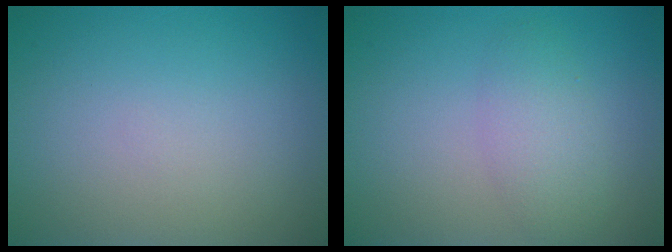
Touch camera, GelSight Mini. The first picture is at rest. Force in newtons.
{"total": 2.7, "press": 2.7, "slide": 0.0}